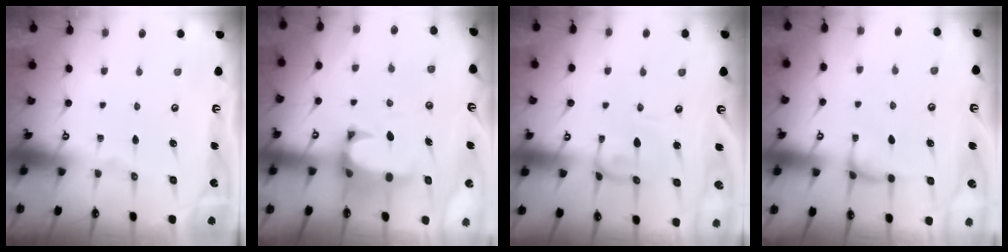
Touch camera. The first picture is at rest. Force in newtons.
{"total": 2.6, "press": 2.4, "slide": 1.1}
{"total": 0.9, "press": 0.8, "slide": 0.4}
{"total": 0.8, "press": 0.3, "slide": 0.7}